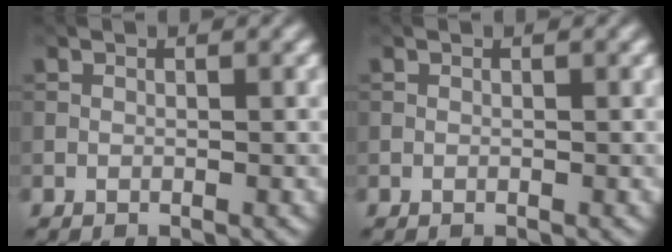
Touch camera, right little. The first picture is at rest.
{"total": 0.0}